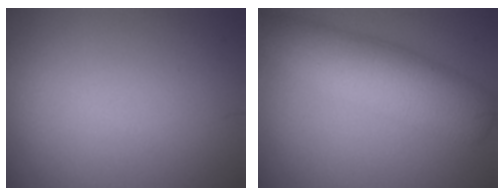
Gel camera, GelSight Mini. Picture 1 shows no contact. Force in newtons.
{"total": 6.5, "press": 6.5, "slide": 0.2}